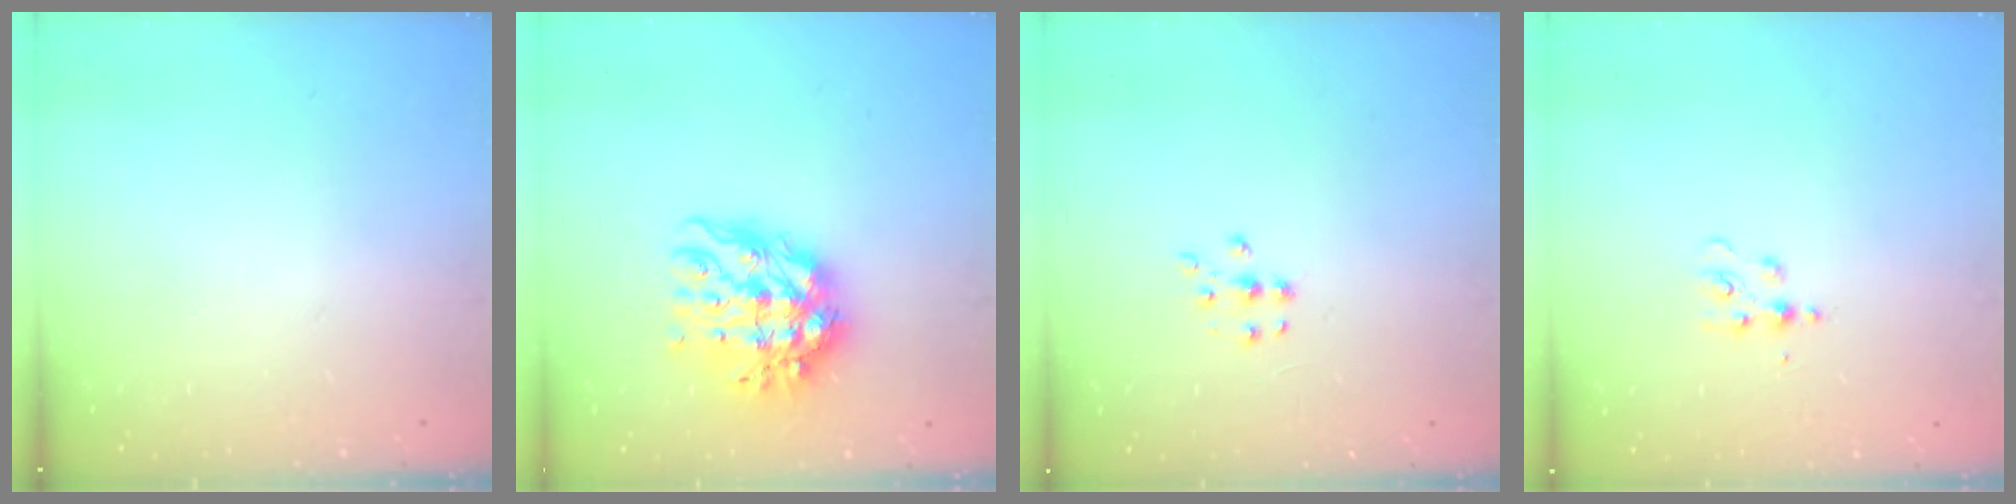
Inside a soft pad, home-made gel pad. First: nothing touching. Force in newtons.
{"total": 13.6, "press": 13.6, "slide": 1.3}
{"total": 6.2, "press": 6.1, "slide": 0.8}
{"total": 5.1, "press": 5.1, "slide": 0.6}